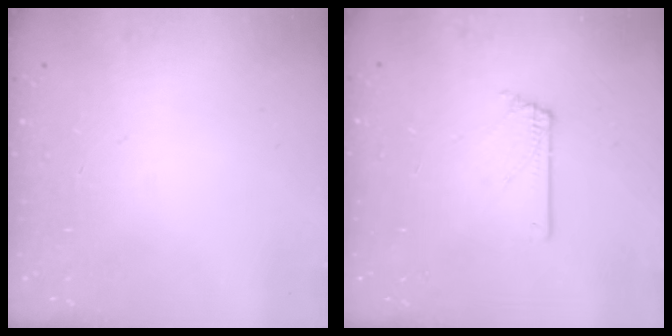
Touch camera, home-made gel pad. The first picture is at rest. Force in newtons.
{"total": 1.5, "press": 1.5, "slide": 0.1}